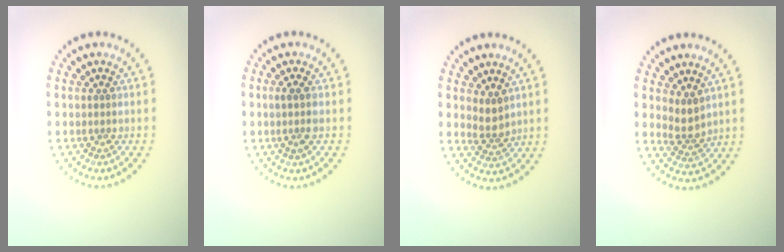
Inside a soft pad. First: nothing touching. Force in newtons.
{"total": 1.5, "press": 1.3, "slide": 0.8}
{"total": 1.9, "press": 1.4, "slide": 1.3}
{"total": 2.4, "press": 1.7, "slide": 1.6}